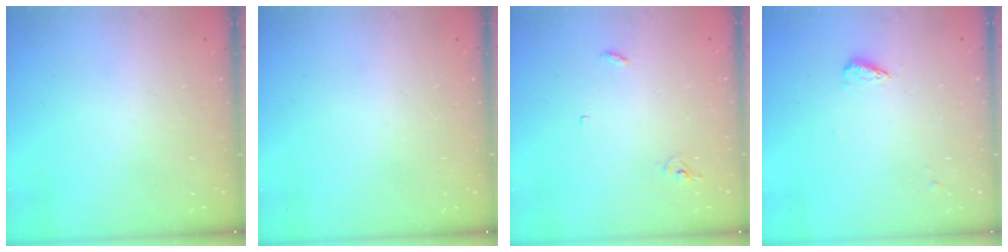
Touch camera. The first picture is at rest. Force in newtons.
{"total": 0.0}
{"total": 2.9, "press": 2.9, "slide": 0.2}
{"total": 3.9, "press": 3.8, "slide": 0.4}